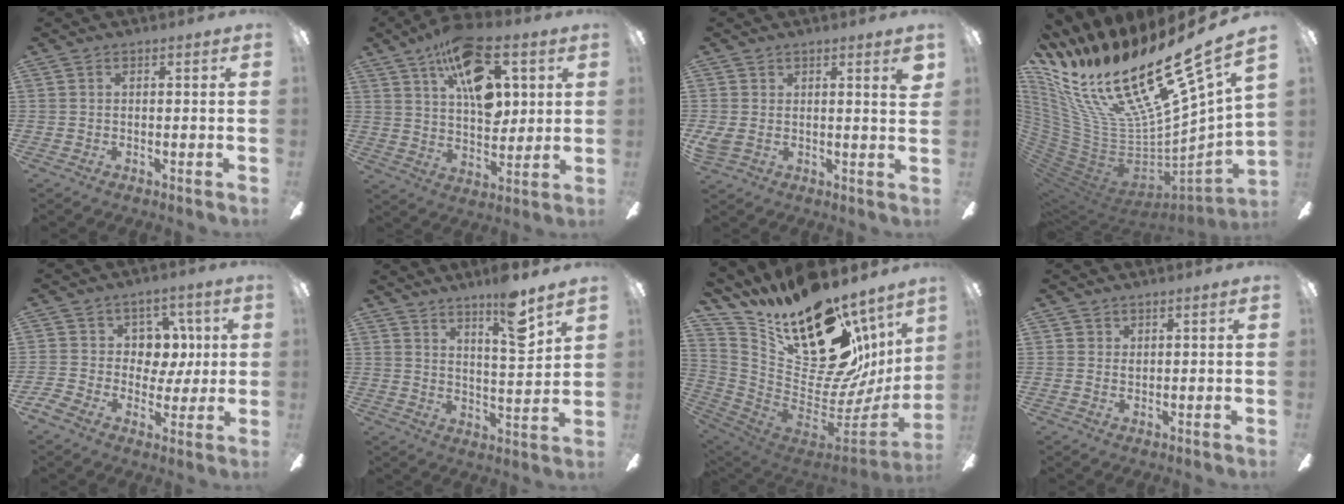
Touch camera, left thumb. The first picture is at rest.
{"total": 18.3, "force": [8.6, 9.4, 13.2], "torque": [-0.204, -0.017, 0.148]}
{"total": 5.0, "force": [2.0, 1.8, 4.2], "torque": [-0.057, -0.012, 0.034]}
{"total": 30.8, "force": [19.4, 9.8, 21.9], "torque": [-0.375, -0.187, 0.381]}
{"total": 9.2, "force": [0.5, 8.4, 3.7], "torque": [-0.053, 0.012, 0.016]}
{"total": 11.4, "force": [7.9, 1.7, 8.0], "torque": [-0.116, -0.044, 0.125]}
{"total": 27.4, "force": [15.6, 13.4, 18.2], "torque": [-0.302, -0.121, 0.296]}
{"total": 1.0, "force": [0.6, 0.6, 0.6], "torque": [-0.012, 0.001, 0.011]}